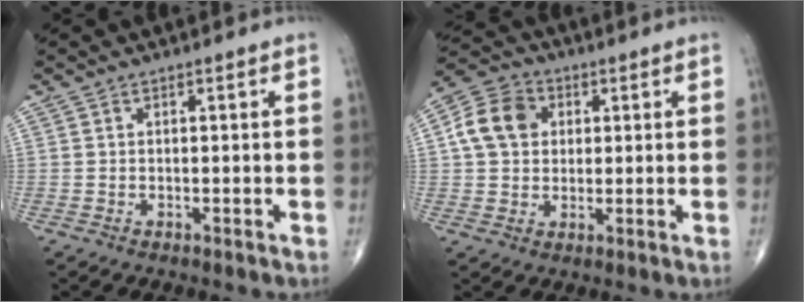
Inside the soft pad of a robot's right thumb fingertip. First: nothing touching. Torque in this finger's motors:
{"motor_torque": [-0.36, 0.39, 0.06, -0.03, 0.21]}